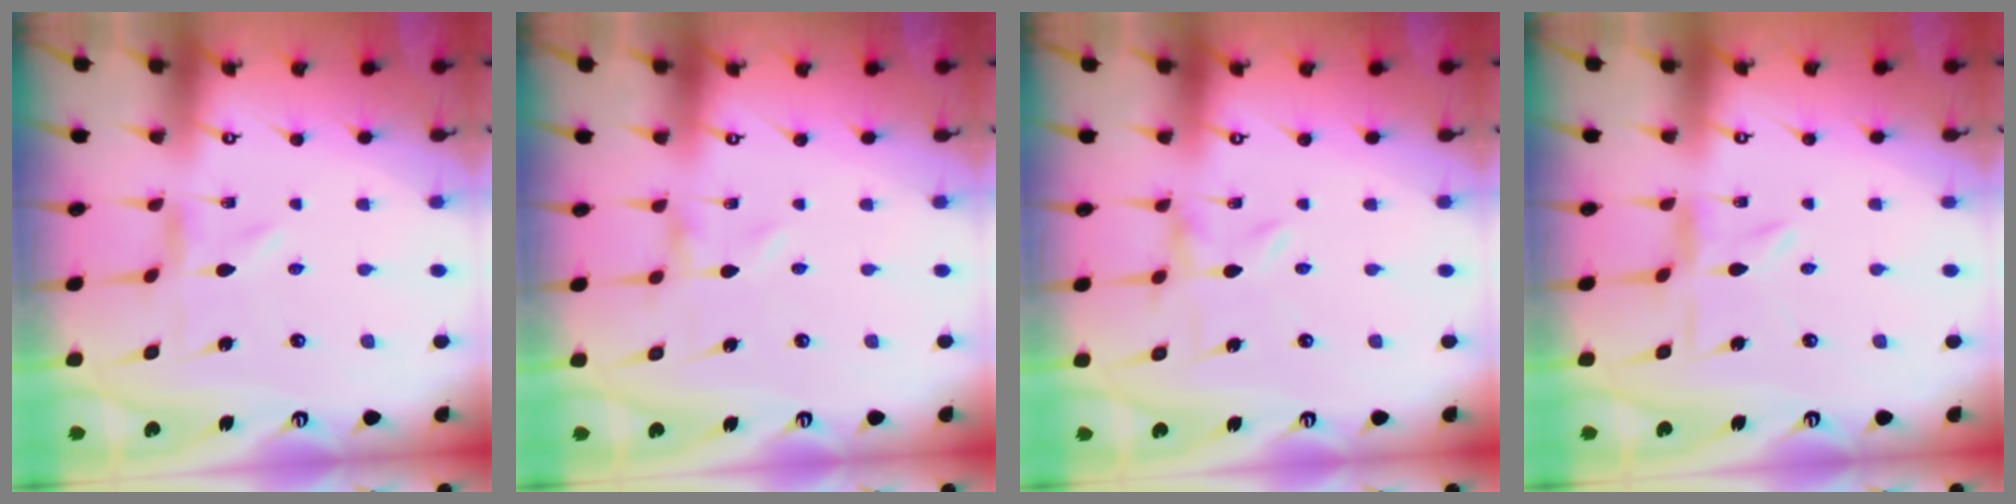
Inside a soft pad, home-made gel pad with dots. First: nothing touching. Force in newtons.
{"total": 0.0}
{"total": 0.0}
{"total": 2.0, "press": 2.0, "slide": 0.3}